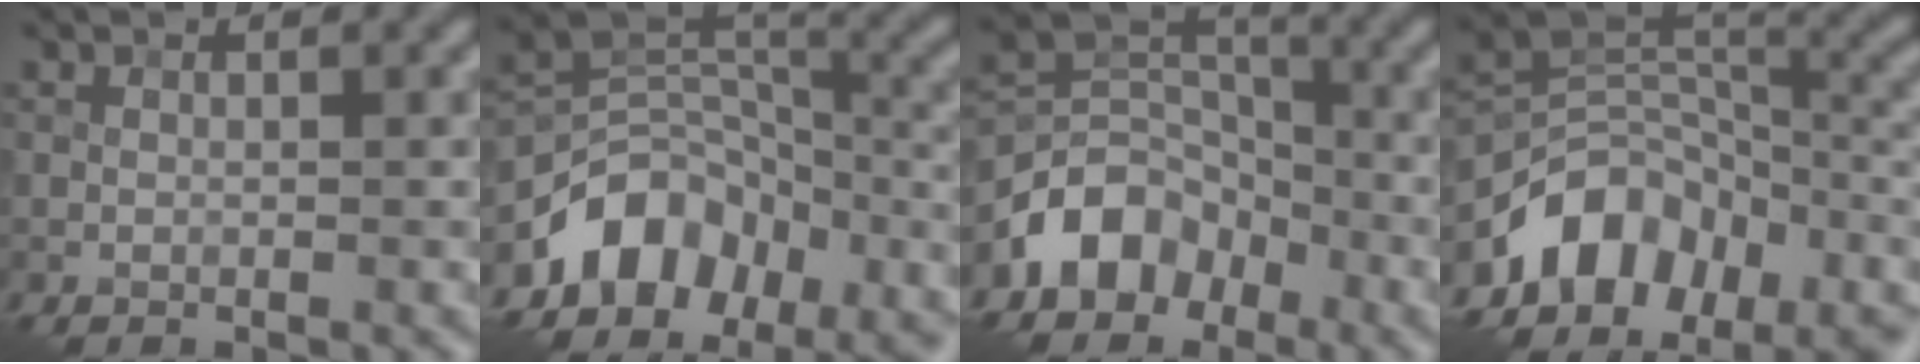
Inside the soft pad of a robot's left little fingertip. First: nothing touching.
{"total": 11.0, "force": [-6.7, 7.6, 4.5], "torque": [-0.075, 0.009, -0.112]}
{"total": 6.0, "force": [-3.5, 4.4, 2.2], "torque": [-0.021, 0.001, -0.075]}
{"total": 11.3, "force": [-6.4, 7.5, 5.6], "torque": [-0.094, 0.012, -0.112]}